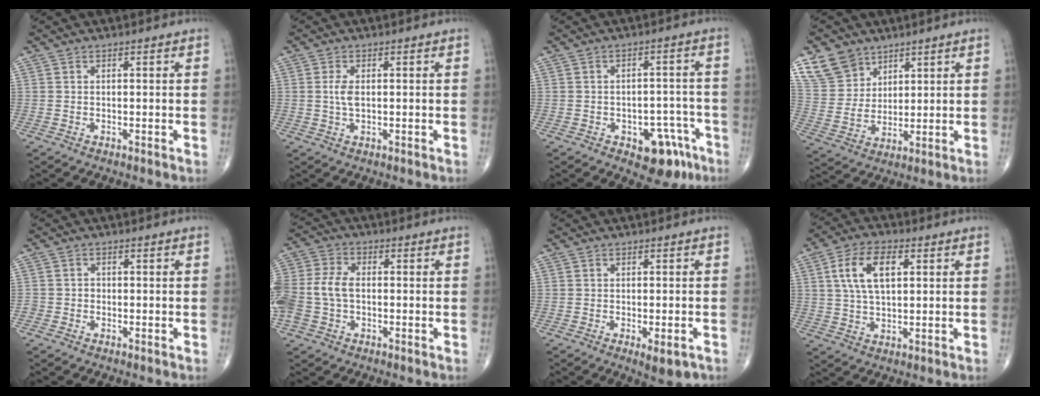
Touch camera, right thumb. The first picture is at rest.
{"total": 2.6, "force": [0.2, 1.3, 2.3], "torque": [-0.051, 0.001, 0.005]}
{"total": 9.2, "force": [-4.9, 5.3, 5.7], "torque": [-0.037, 0.042, -0.056]}
{"total": 9.6, "force": [6.4, 6.6, 2.5], "torque": [-0.028, -0.031, 0.138]}
{"total": 1.6, "force": [-0.7, 1.4, 0.1], "torque": [0.010, 0.009, -0.018]}
{"total": 10.7, "force": [-1.3, 7.3, 7.8], "torque": [-0.183, 0.025, -0.029]}
{"total": 4.4, "force": [-1.9, 1.5, 3.7], "torque": [-0.047, -0.002, -0.019]}
{"total": 9.8, "force": [2.8, 5.1, 7.9], "torque": [-0.141, 0.005, 0.049]}